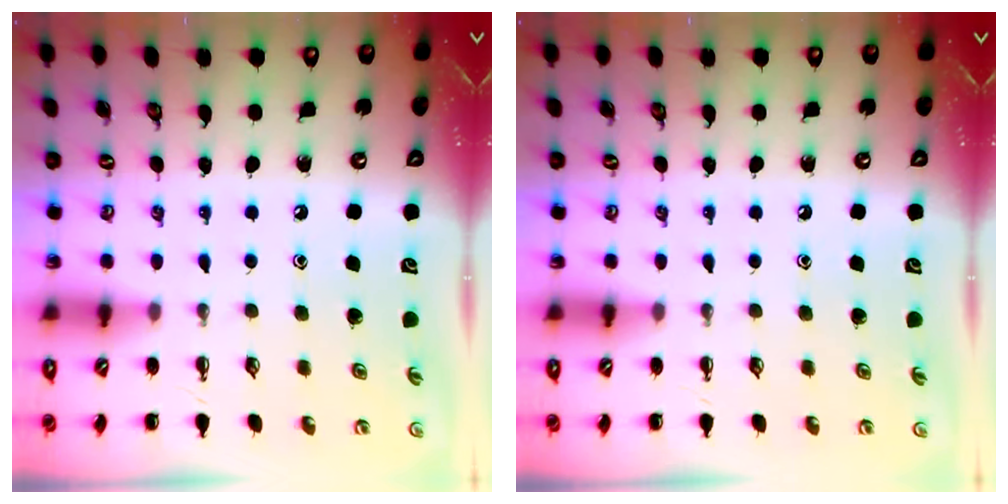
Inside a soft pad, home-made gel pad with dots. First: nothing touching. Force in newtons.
{"total": 0.0}